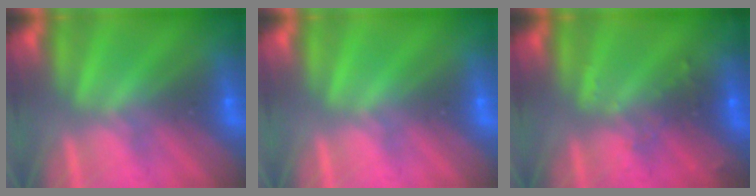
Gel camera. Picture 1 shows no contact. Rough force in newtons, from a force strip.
{"total": 0.0}
{"total": 2.9}